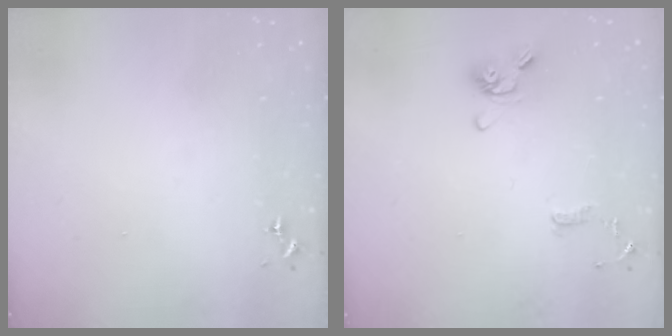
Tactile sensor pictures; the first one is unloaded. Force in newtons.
{"total": 10.8, "press": 10.6, "slide": 1.9}